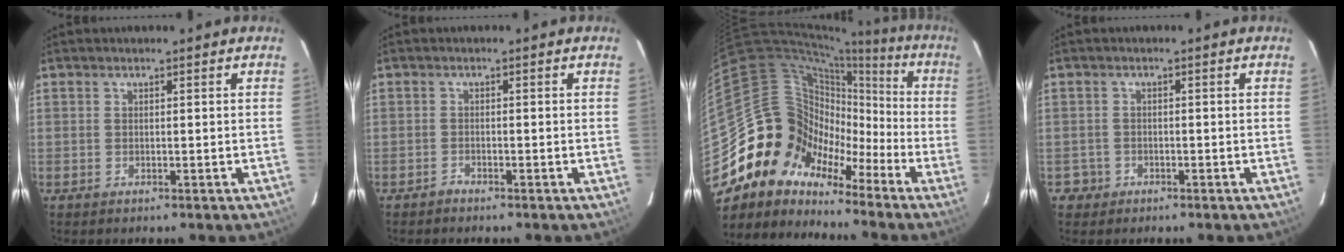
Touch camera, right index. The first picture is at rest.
{"total": 0.9, "force": [-0.9, 0.1, 0.0], "torque": [-0.004, 0.002, -0.018]}
{"total": 14.2, "force": [-8.0, 11.6, 1.9], "torque": [-0.037, 0.062, -0.157]}
{"total": 2.5, "force": [-1.1, 2.2, -0.1], "torque": [-0.002, 0.012, -0.014]}